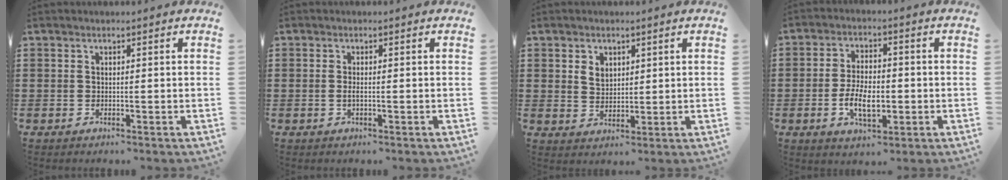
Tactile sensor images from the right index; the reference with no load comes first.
{"total": 1.1, "force": [-0.2, 0.2, 1.0], "torque": [-0.019, -0.002, -0.004]}
{"total": 2.7, "force": [1.3, 2.0, 1.1], "torque": [-0.029, 0.006, 0.026]}
{"total": 6.6, "force": [-1.7, 3.1, 5.6], "torque": [-0.116, 0.002, -0.034]}